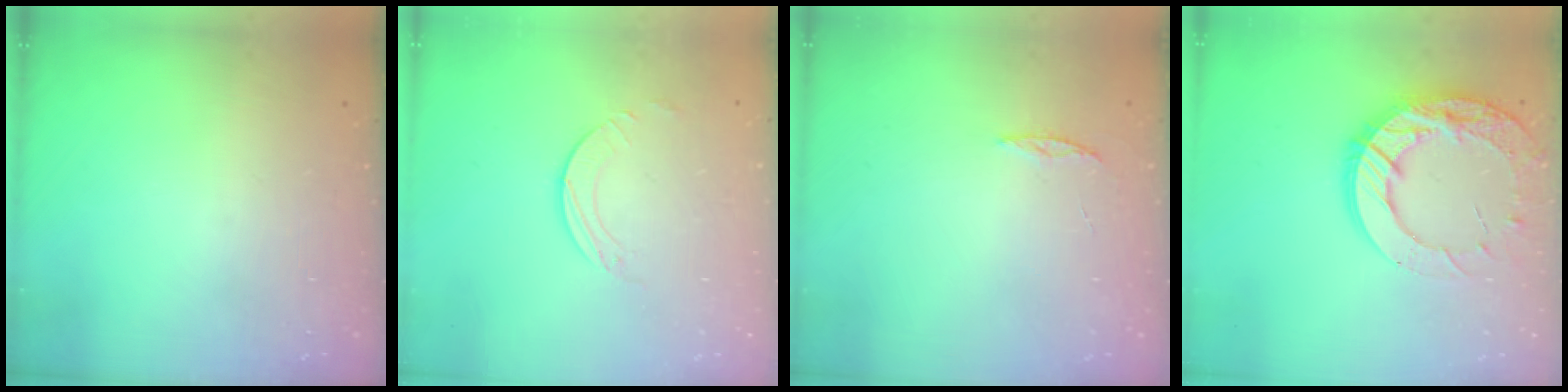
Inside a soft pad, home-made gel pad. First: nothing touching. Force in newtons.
{"total": 1.7, "press": 1.7, "slide": 0.2}
{"total": 2.4, "press": 2.4, "slide": 0.2}
{"total": 18.0, "press": 17.9, "slide": 1.6}